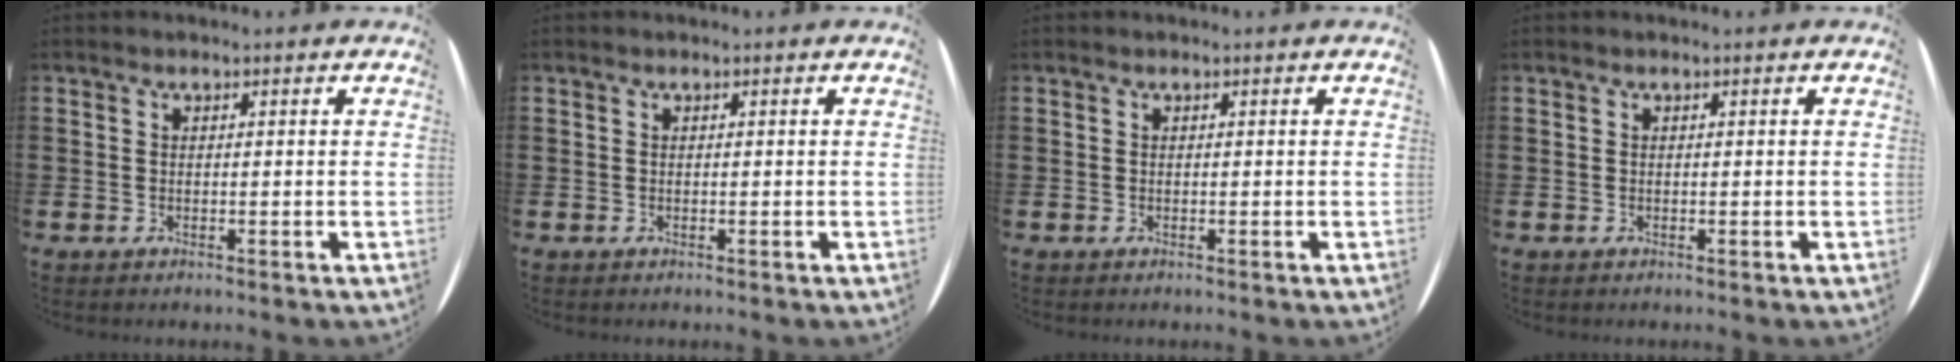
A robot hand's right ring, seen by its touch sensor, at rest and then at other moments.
{"total": 0.0}
{"total": 0.0}
{"total": 0.0}